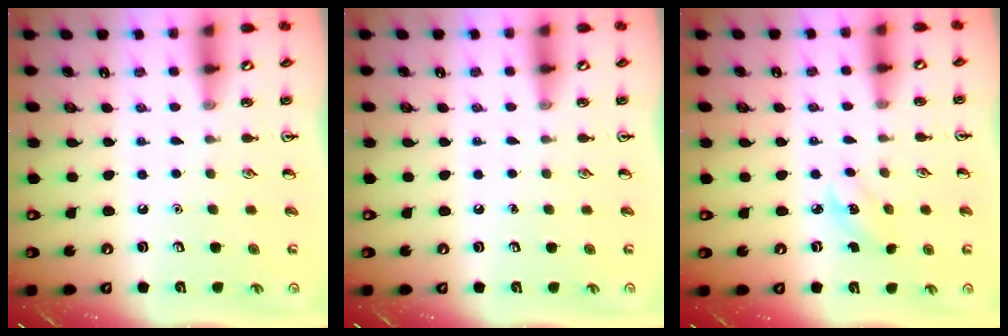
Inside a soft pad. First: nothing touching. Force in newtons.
{"total": 0.0}
{"total": 2.4, "press": 2.2, "slide": 0.9}